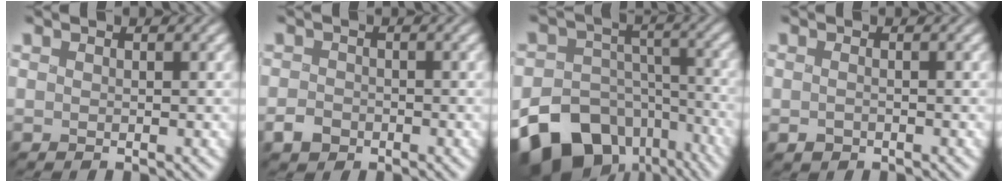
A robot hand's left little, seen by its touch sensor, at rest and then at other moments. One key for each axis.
{"total": 1.8, "fx": -1.3, "fy": 1.2, "fz": 0.4, "tx": -0.001, "ty": -0.006, "tz": -0.031}
{"total": 17.0, "fx": -10.7, "fy": 11.5, "fz": 6.5, "tx": -0.132, "ty": -0.049, "tz": -0.171}
{"total": 0.9, "fx": -0.8, "fy": 0.4, "fz": 0.3, "tx": -0.006, "ty": -0.005, "tz": -0.013}